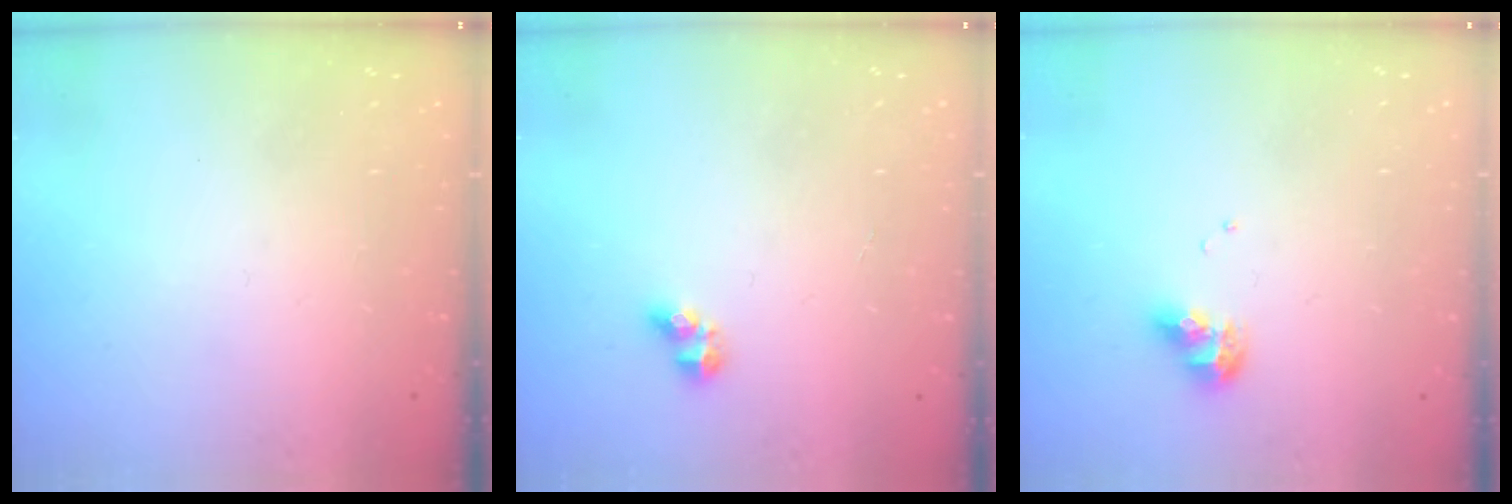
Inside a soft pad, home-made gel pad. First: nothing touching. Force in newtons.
{"total": 3.6, "press": 3.4, "slide": 1.1}
{"total": 8.9, "press": 8.9, "slide": 0.8}